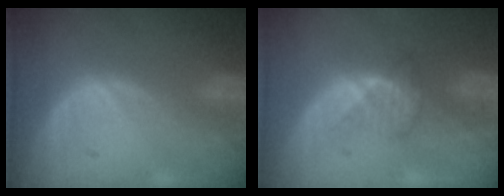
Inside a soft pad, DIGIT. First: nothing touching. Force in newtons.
{"total": 2.6, "press": 2.6, "slide": 0.4}